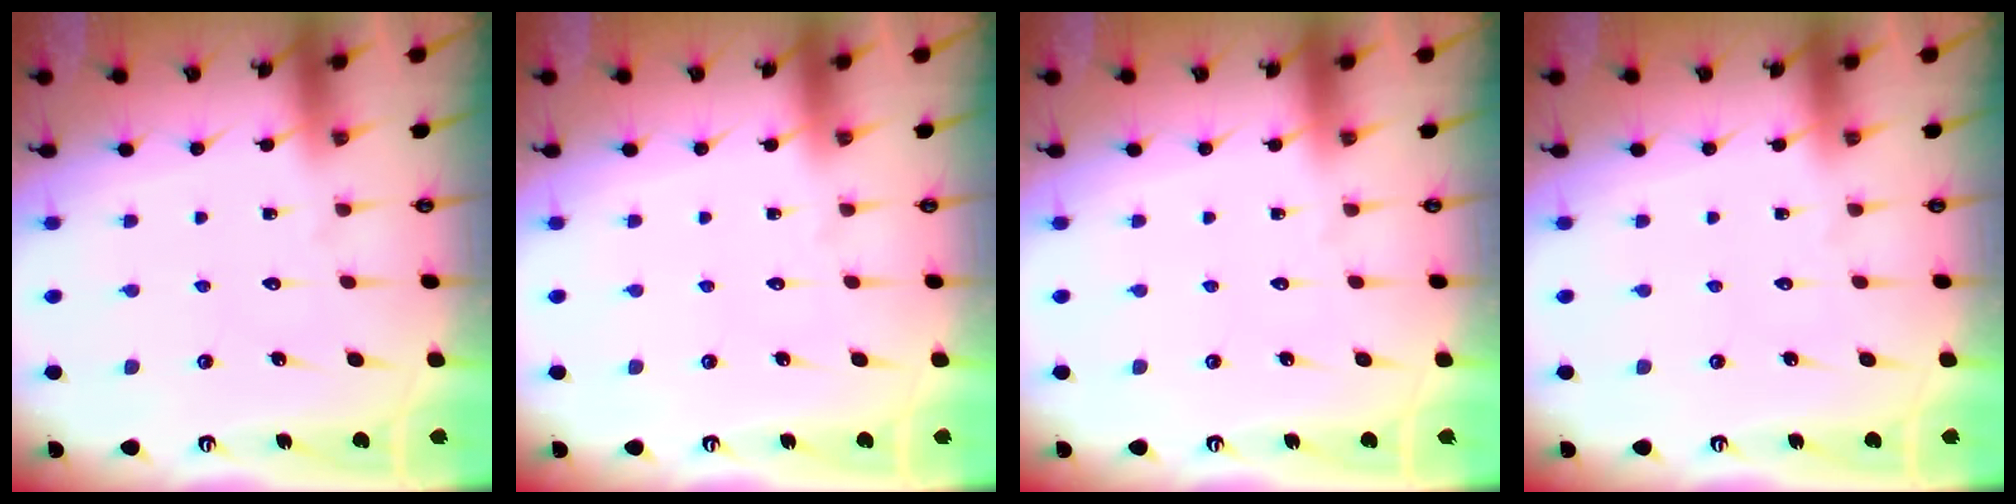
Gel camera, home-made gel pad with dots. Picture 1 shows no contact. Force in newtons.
{"total": 0.0}
{"total": 0.0}
{"total": 0.0}